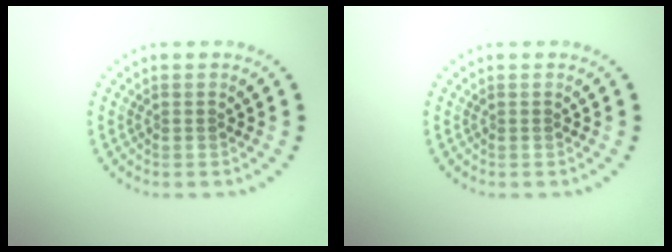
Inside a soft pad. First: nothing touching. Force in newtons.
{"total": 0.0}